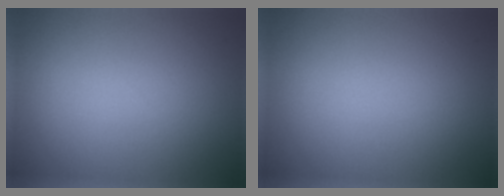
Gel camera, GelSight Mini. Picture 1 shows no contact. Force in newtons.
{"total": 0.0}